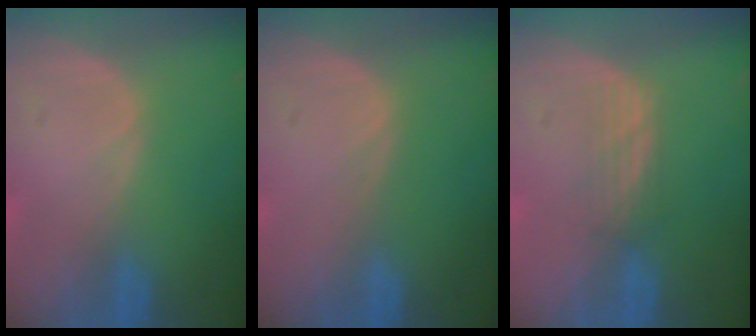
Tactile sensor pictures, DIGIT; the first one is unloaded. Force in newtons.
{"total": 0.0}
{"total": 2.4, "press": 2.3, "slide": 0.6}